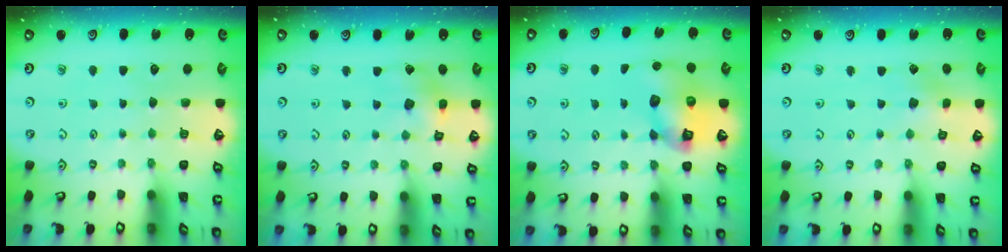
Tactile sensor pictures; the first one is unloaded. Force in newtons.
{"total": 7.1, "press": 7.0, "slide": 0.9}
{"total": 11.2, "press": 11.1, "slide": 1.7}
{"total": 2.6, "press": 2.6, "slide": 0.3}